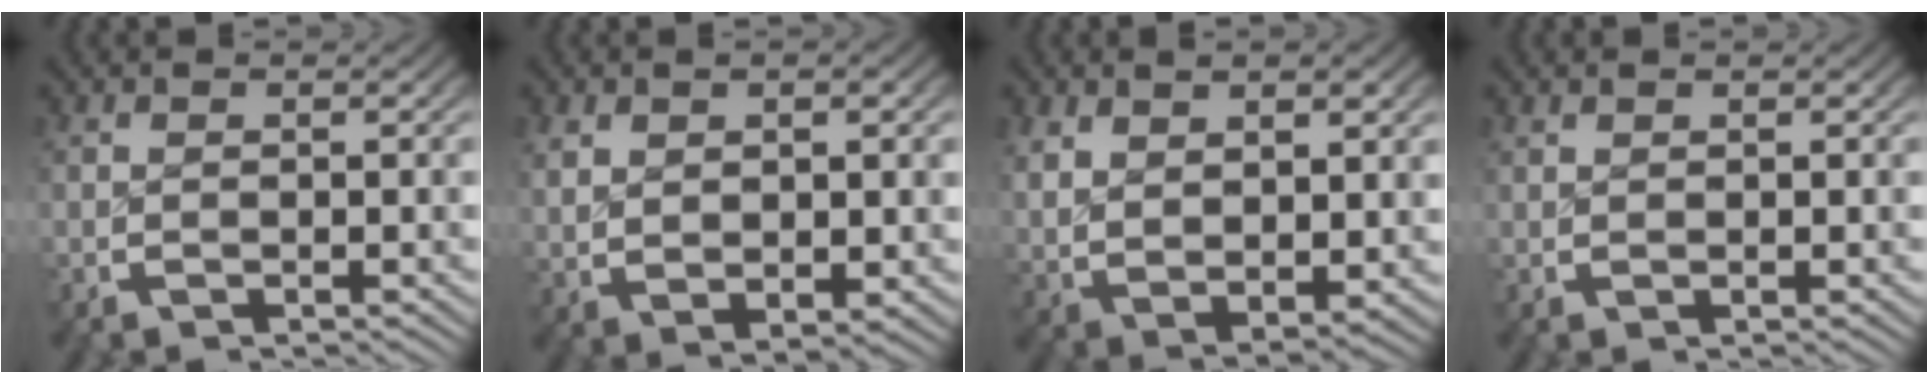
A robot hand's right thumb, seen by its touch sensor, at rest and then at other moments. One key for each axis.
{"total": 3.4, "fx": 1.2, "fy": 2.0, "fz": 2.5, "tx": -0.046, "ty": -0.003, "tz": 0.032}
{"total": 5.9, "fx": 1.4, "fy": 3.9, "fz": 4.2, "tx": -0.088, "ty": -0.019, "tz": 0.044}
{"total": 0.6, "fx": 0.6, "fy": -0.1, "fz": 0.0, "tx": 0.003, "ty": 0.001, "tz": 0.015}